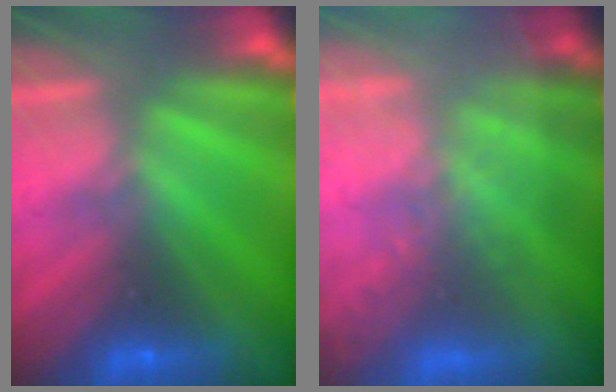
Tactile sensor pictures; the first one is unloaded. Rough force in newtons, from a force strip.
{"total": 7.7}